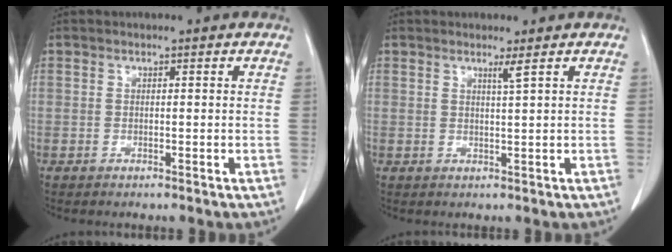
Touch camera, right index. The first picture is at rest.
{"total": 1.3, "force": [0.8, -0.6, 0.8], "torque": [-0.026, -0.012, 0.018]}